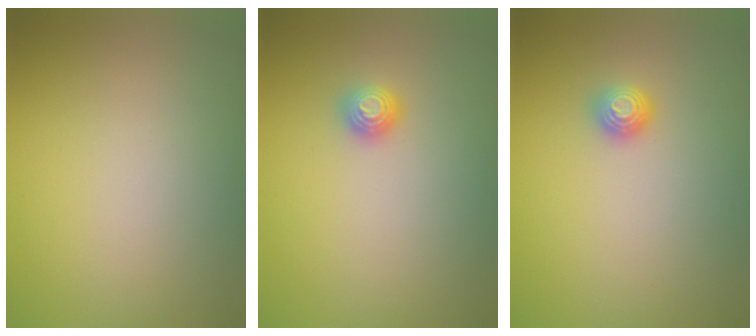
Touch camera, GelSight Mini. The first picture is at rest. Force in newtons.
{"total": 1.2, "press": 1.1, "slide": 0.4}
{"total": 1.2, "press": 1.1, "slide": 0.4}